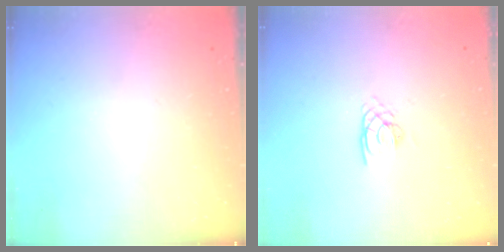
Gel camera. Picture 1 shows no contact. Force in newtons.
{"total": 2.2, "press": 2.2, "slide": 0.2}